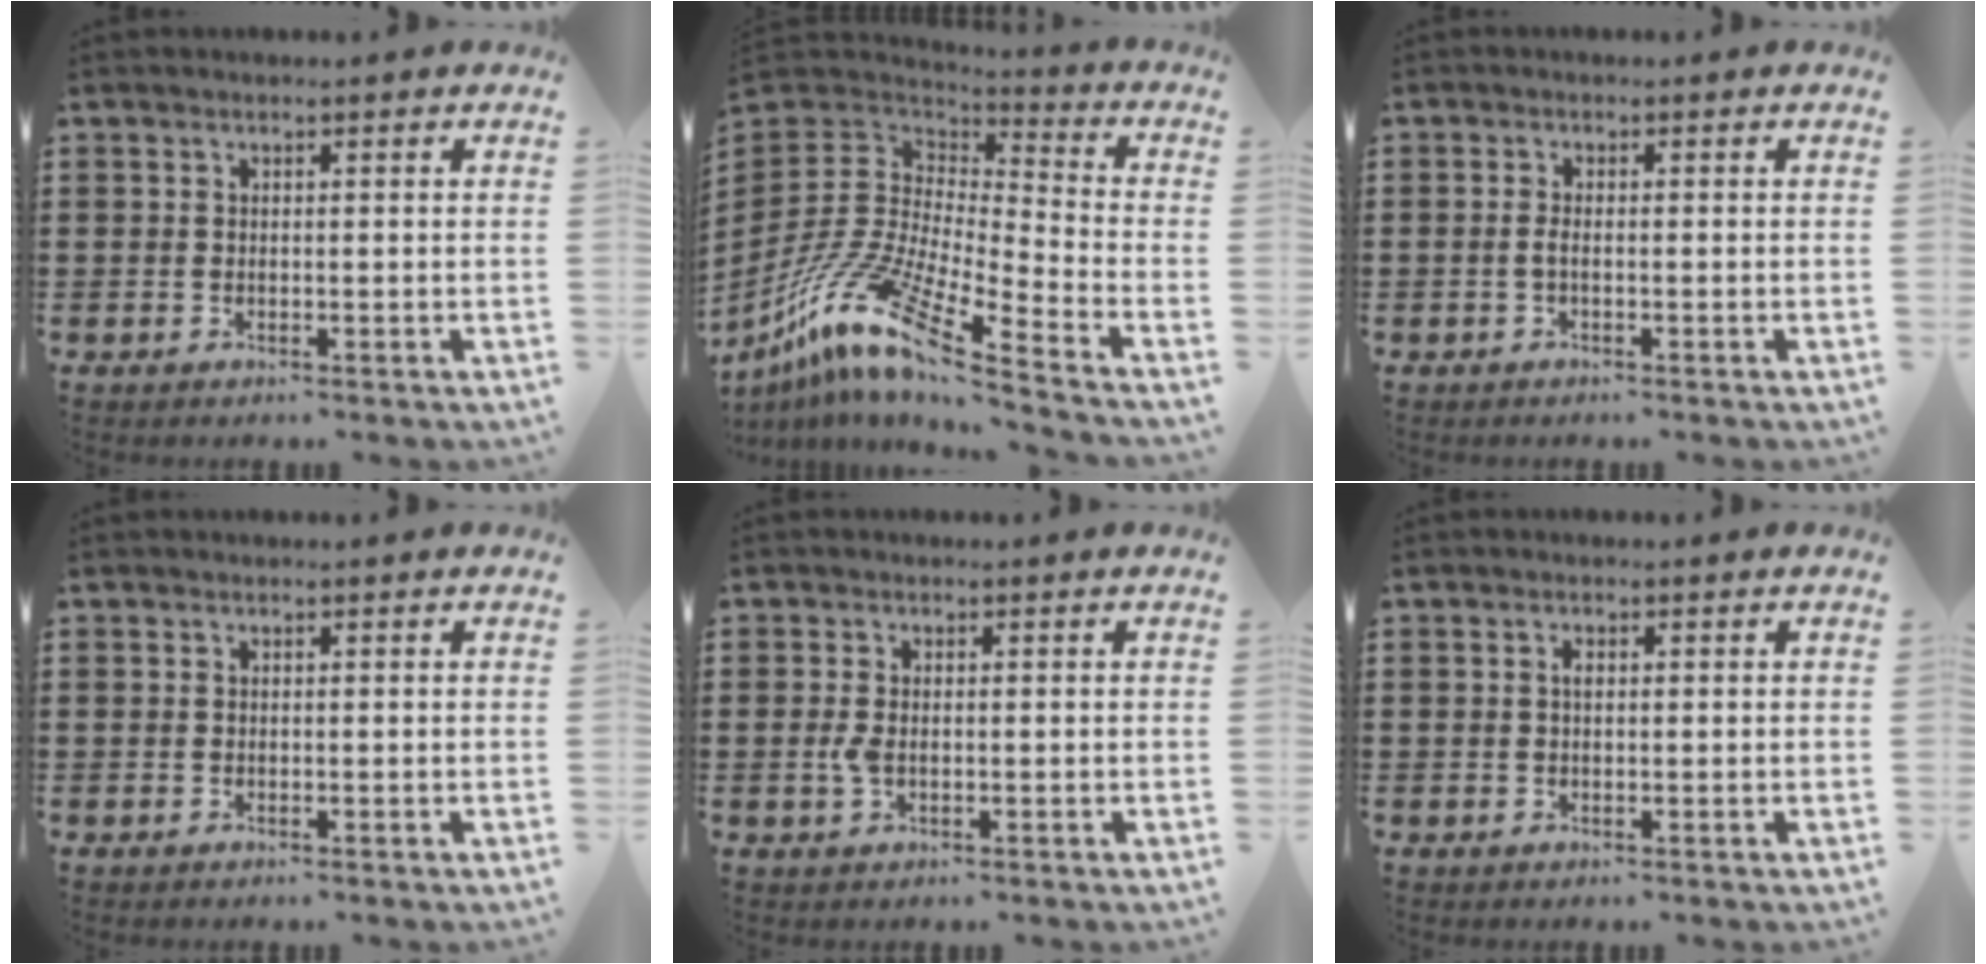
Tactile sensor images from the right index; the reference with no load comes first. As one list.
[{"total": 12.6, "force": [-9.6, 1.3, 8.1], "torque": [-0.188, -0.005, -0.201]}, {"total": 1.4, "force": [-0.8, 0.2, 1.2], "torque": [-0.038, -0.009, -0.019]}, {"total": 0.0}, {"total": 2.2, "force": [-0.3, 1.2, 1.8], "torque": [-0.051, -0.002, -0.010]}, {"total": 1.1, "force": [0.1, 0.5, 0.9], "torque": [-0.019, 0.001, 0.002]}]